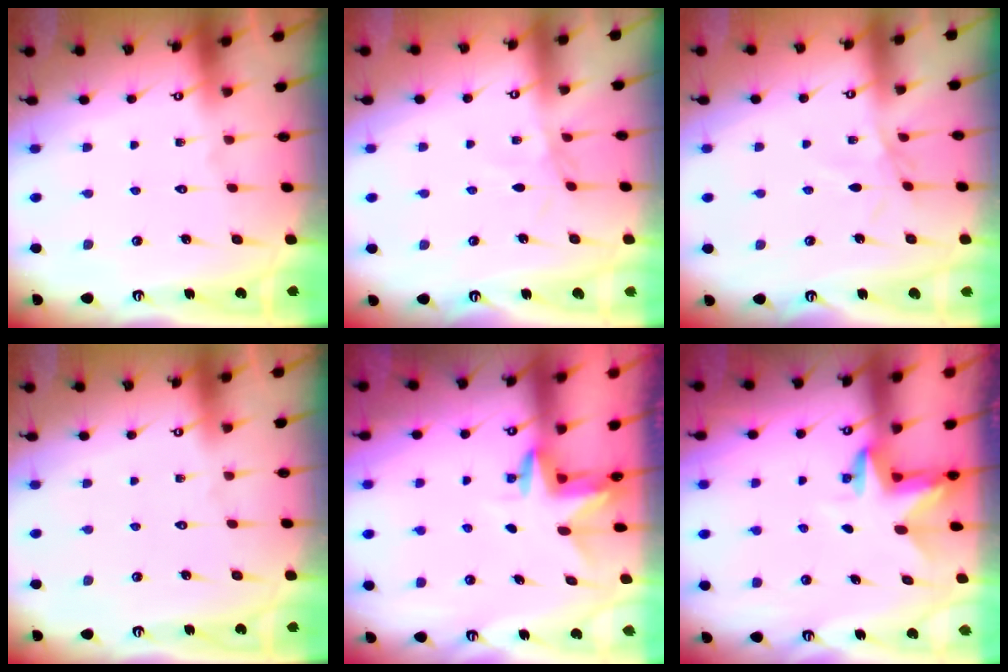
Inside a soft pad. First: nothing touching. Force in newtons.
{"total": 1.7, "press": 1.7, "slide": 0.5}
{"total": 2.5, "press": 2.5, "slide": 0.6}
{"total": 0.0}
{"total": 3.3, "press": 3.3, "slide": 0.3}
{"total": 3.4, "press": 3.4, "slide": 0.2}